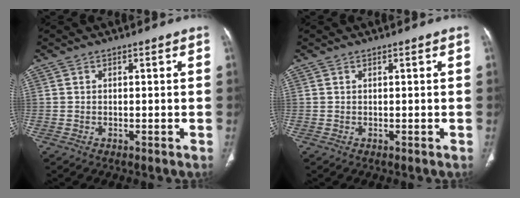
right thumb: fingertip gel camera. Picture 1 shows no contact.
{"total": 0.0}